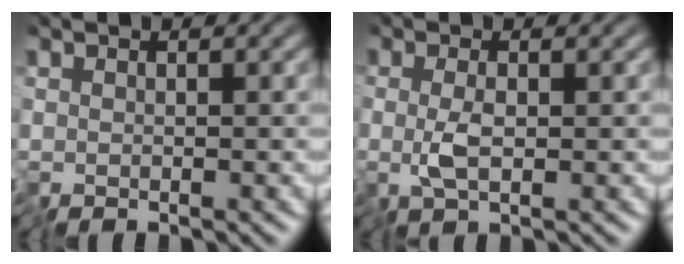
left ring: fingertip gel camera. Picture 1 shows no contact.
{"total": 1.9, "force": [-0.5, 0.2, 1.8], "torque": [-0.036, -0.002, -0.008]}